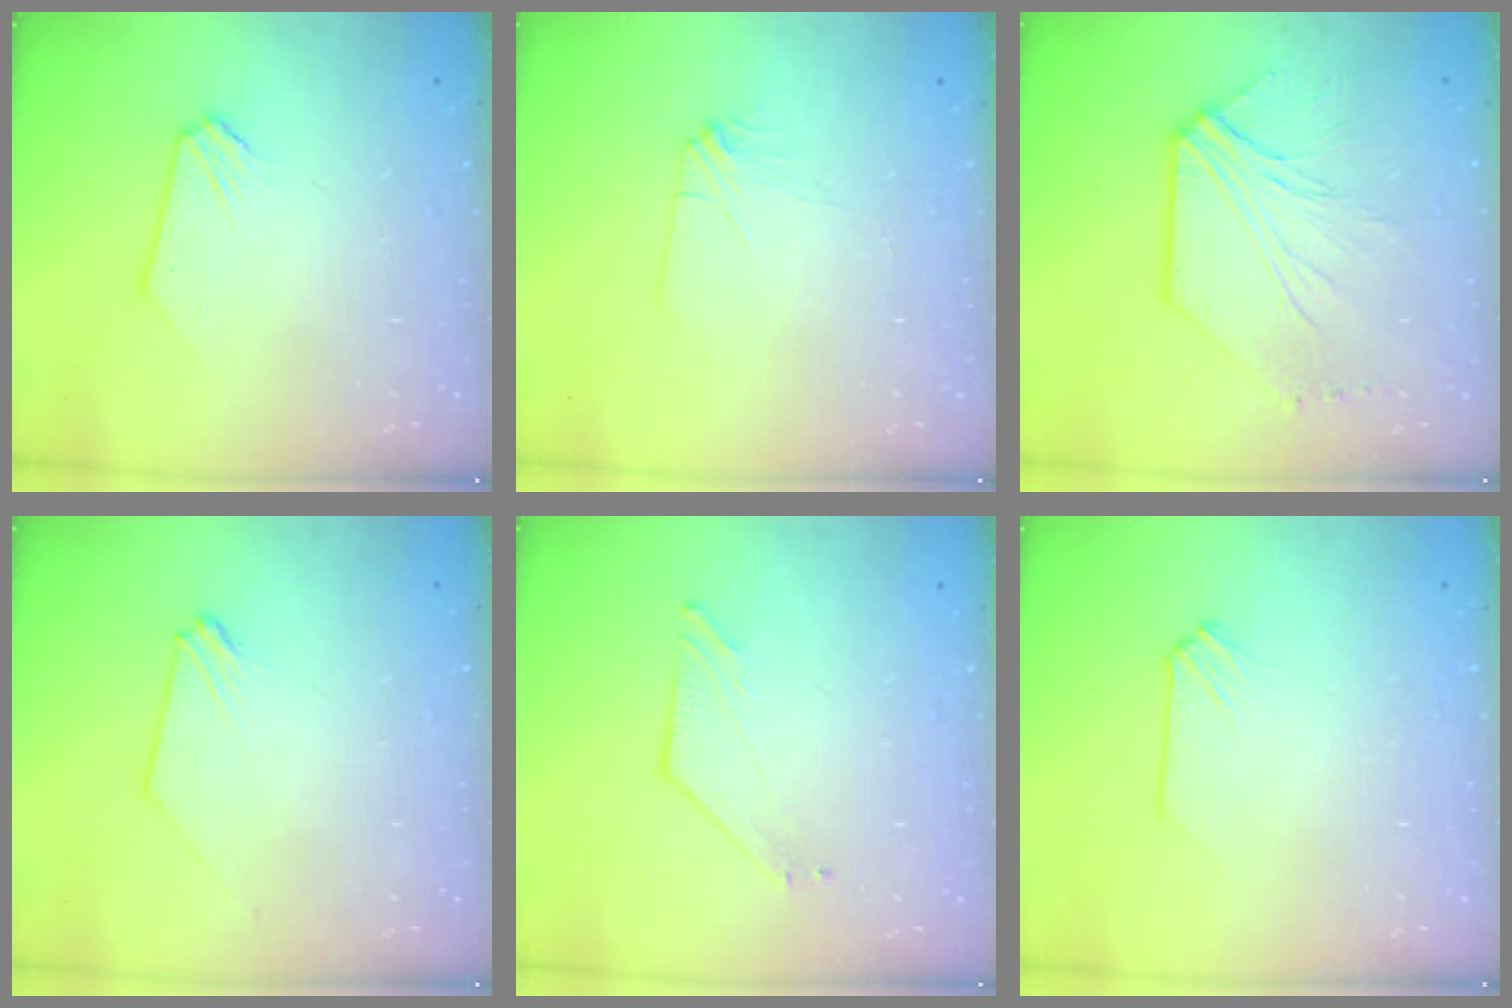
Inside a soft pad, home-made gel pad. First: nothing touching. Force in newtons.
{"total": 2.5, "press": 2.5, "slide": 0.2}
{"total": 8.5, "press": 8.5, "slide": 0.8}
{"total": 0.0}
{"total": 3.5, "press": 3.5, "slide": 0.0}
{"total": 0.0}